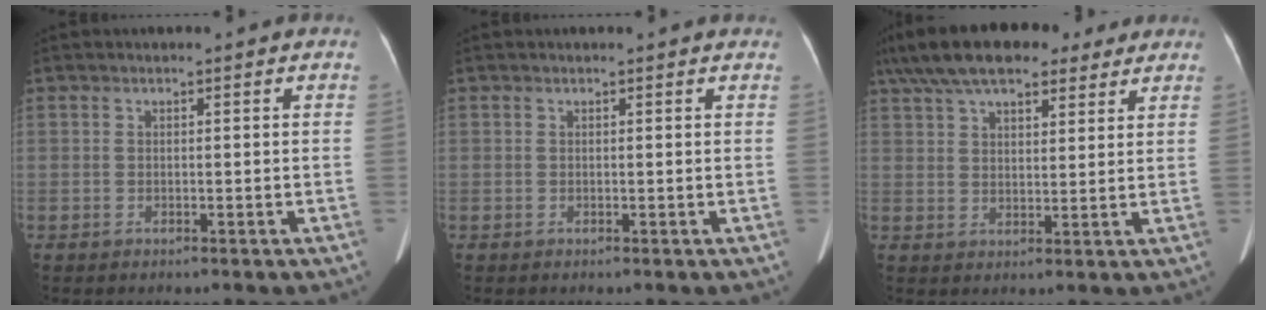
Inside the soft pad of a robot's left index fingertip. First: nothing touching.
{"total": 1.4, "force": [1.3, 0.2, 0.3], "torque": [-0.011, 0.005, 0.006]}
{"total": 18.0, "force": [13.5, 6.4, 10.0], "torque": [-0.191, 0.065, 0.212]}